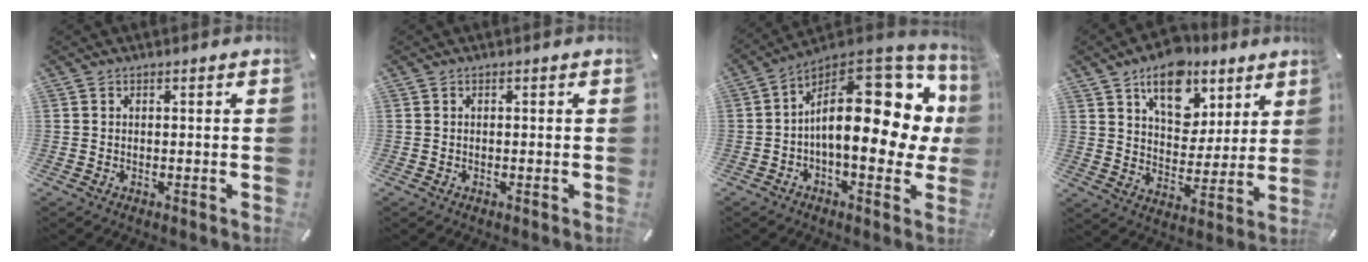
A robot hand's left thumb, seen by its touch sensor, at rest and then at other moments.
{"total": 0.0}
{"total": 25.0, "force": [2.9, 12.5, 21.4], "torque": [-0.324, -0.034, 0.053]}
{"total": 14.6, "force": [8.8, 9.7, 6.6], "torque": [-0.088, -0.053, 0.156]}